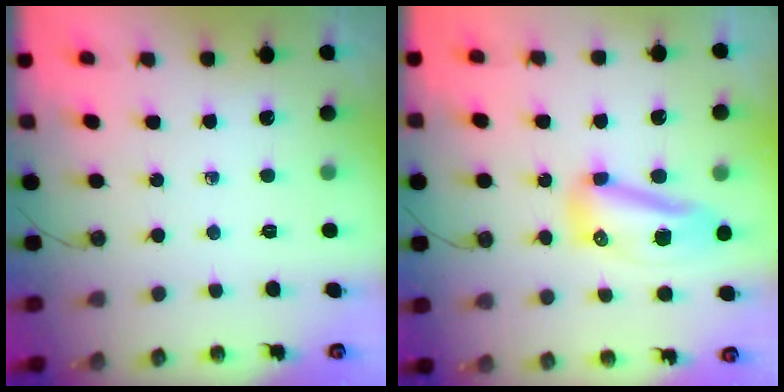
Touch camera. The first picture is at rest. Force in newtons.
{"total": 20.4, "press": 15.1, "slide": 13.7}